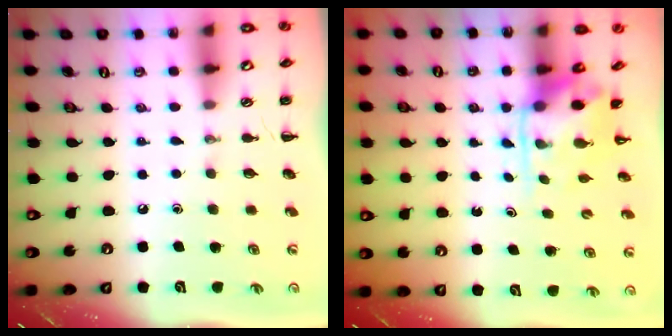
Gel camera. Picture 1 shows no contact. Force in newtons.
{"total": 3.6, "press": 3.5, "slide": 0.8}